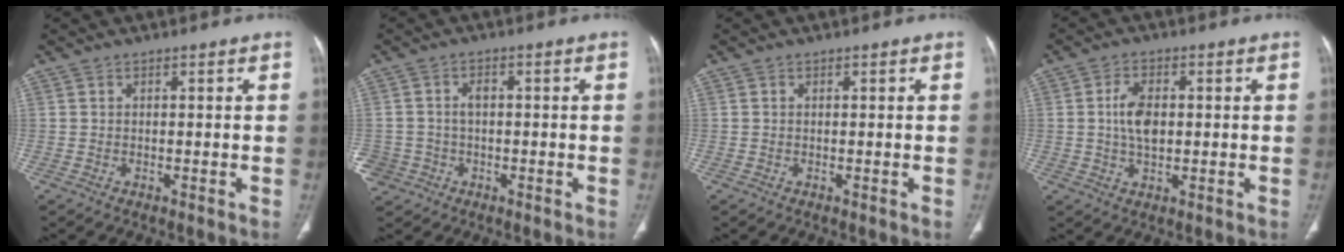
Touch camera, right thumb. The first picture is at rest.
{"total": 6.0, "force": [-1.7, 5.6, 1.5], "torque": [-0.023, 0.020, -0.022]}
{"total": 0.0}
{"total": 5.8, "force": [0.4, 3.5, 4.6], "torque": [-0.083, 0.003, 0.007]}